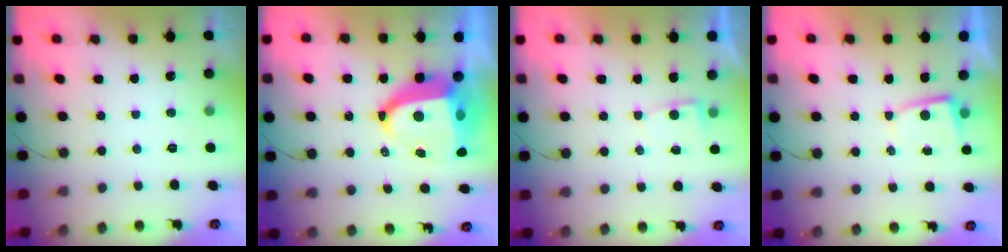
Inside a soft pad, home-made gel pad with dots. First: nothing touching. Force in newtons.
{"total": 13.8, "press": 13.7, "slide": 1.5}
{"total": 1.8, "press": 1.8, "slide": 0.2}
{"total": 2.2, "press": 2.2, "slide": 0.4}